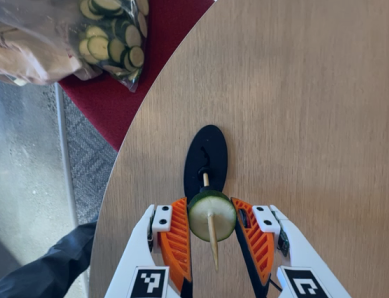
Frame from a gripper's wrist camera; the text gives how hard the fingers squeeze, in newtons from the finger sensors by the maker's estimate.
{"total": 9.7, "left": 9.4, "right": 10.0}